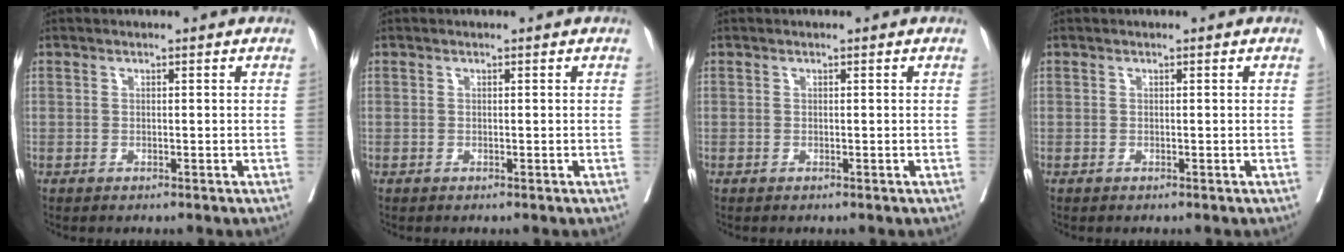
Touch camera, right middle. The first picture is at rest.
{"total": 0.0}
{"total": 0.0}
{"total": 0.0}